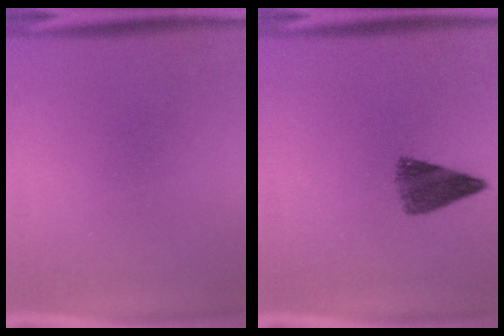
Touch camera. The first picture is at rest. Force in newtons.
{"total": 5.7}